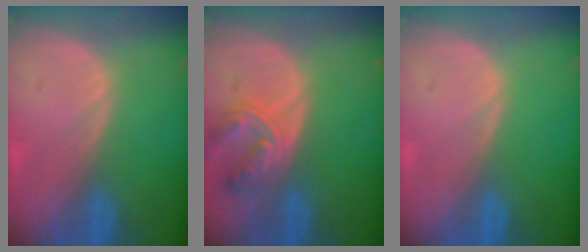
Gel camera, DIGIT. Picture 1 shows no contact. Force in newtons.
{"total": 7.1, "press": 6.4, "slide": 3.2}
{"total": 0.0}